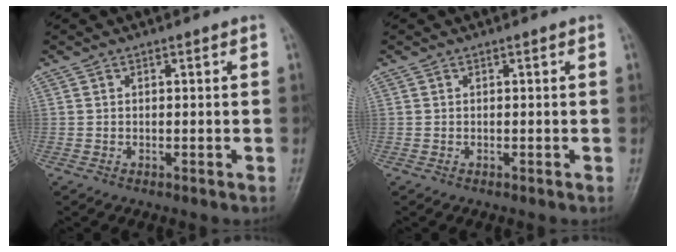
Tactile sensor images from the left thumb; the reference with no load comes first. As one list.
[{"total": 0.0}]